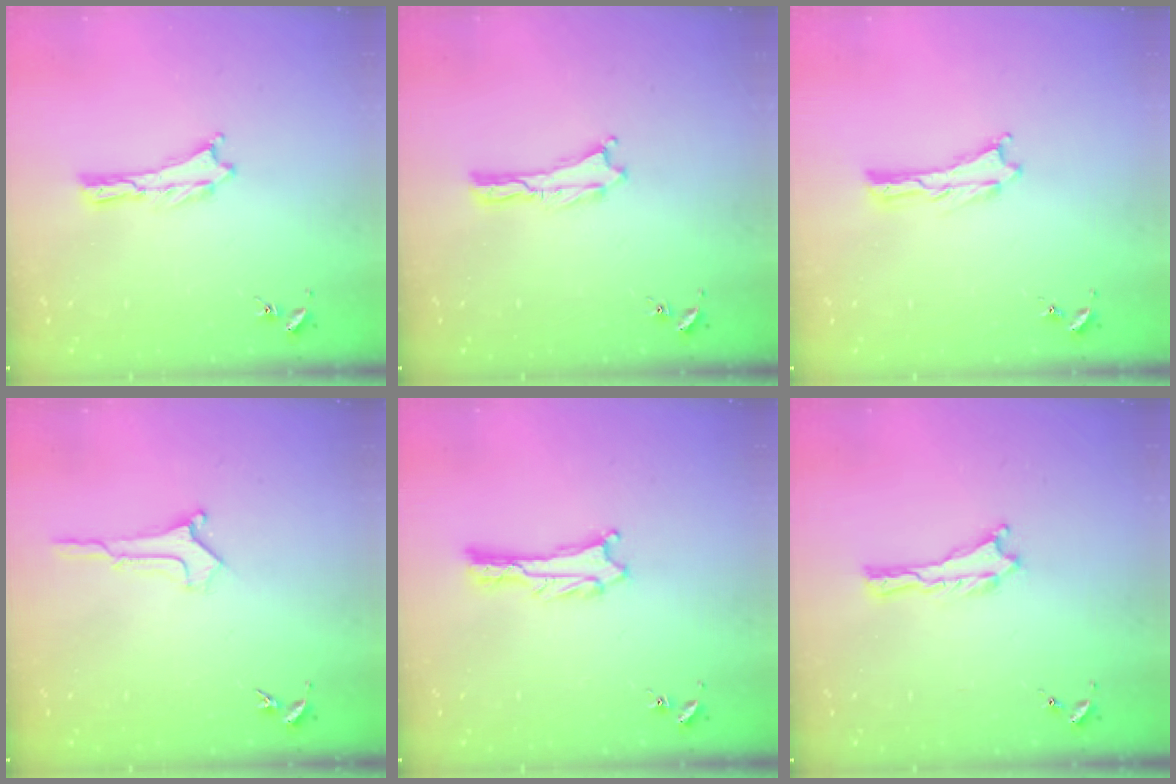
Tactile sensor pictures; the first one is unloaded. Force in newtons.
{"total": 0.0}
{"total": 0.0}
{"total": 0.6, "press": 0.6, "slide": 0.1}
{"total": 1.3, "press": 1.3, "slide": 0.0}
{"total": 0.0}